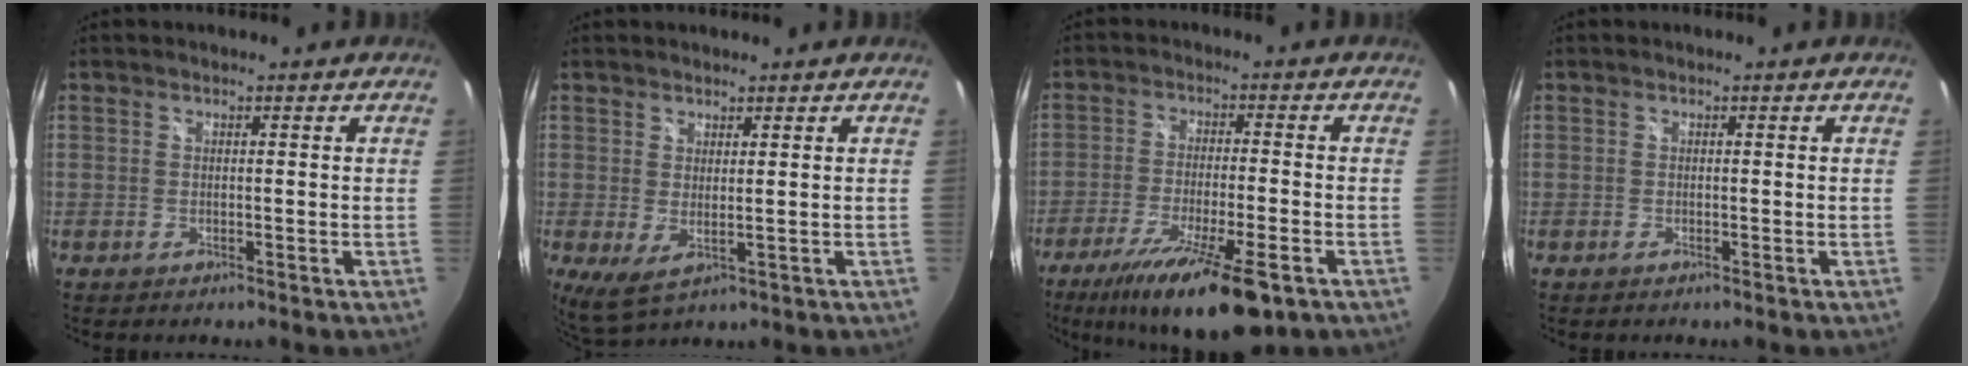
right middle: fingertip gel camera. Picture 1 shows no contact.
{"total": 4.3, "force": [1.3, 1.5, 3.9], "torque": [-0.071, -0.013, 0.026]}
{"total": 16.0, "force": [-10.0, 3.2, 12.1], "torque": [-0.226, -0.047, -0.164]}
{"total": 0.0}